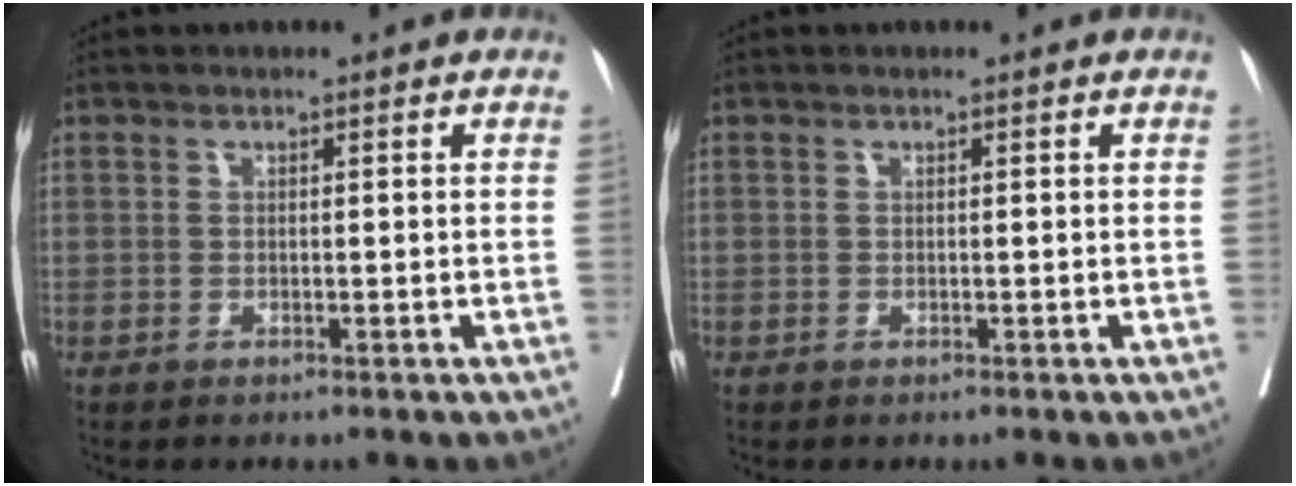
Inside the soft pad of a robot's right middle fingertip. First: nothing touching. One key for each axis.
{"total": 0.0}